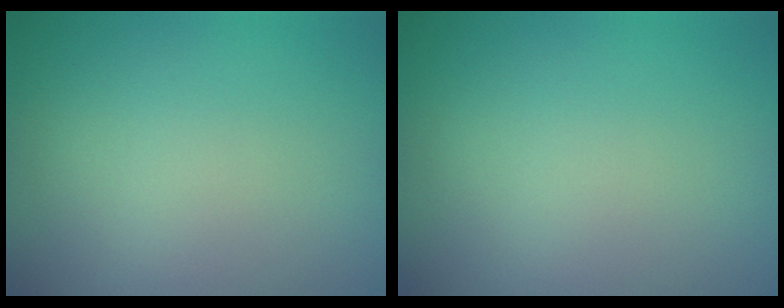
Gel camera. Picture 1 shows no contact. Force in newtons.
{"total": 0.0}